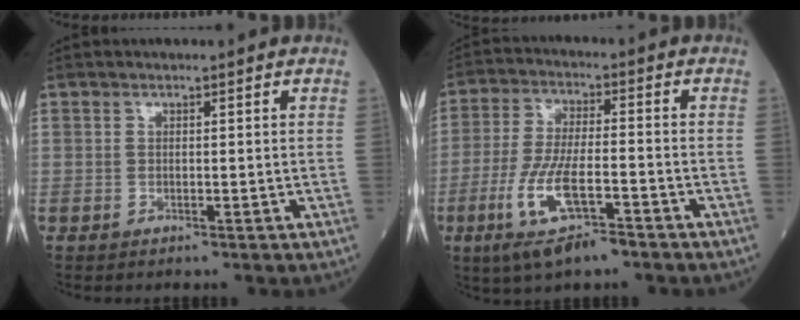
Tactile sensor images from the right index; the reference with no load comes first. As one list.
[{"total": 10.5, "force": [-5.5, 2.2, 8.7], "torque": [-0.180, -0.018, -0.098]}]